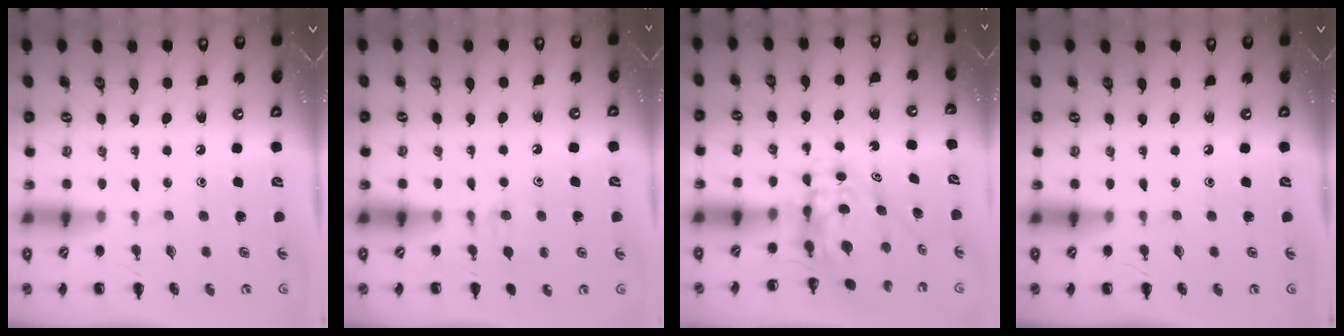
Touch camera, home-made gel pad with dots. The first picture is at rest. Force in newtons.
{"total": 5.2, "press": 4.9, "slide": 1.9}
{"total": 6.0, "press": 5.8, "slide": 1.3}
{"total": 0.0}